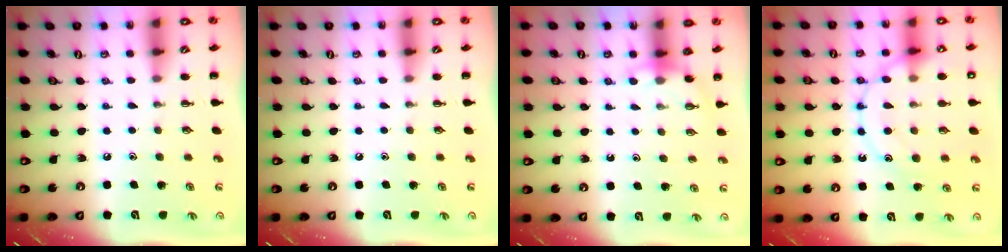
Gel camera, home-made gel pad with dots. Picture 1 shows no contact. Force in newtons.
{"total": 0.0}
{"total": 3.6, "press": 3.6, "slide": 0.3}
{"total": 14.9, "press": 14.9, "slide": 0.8}